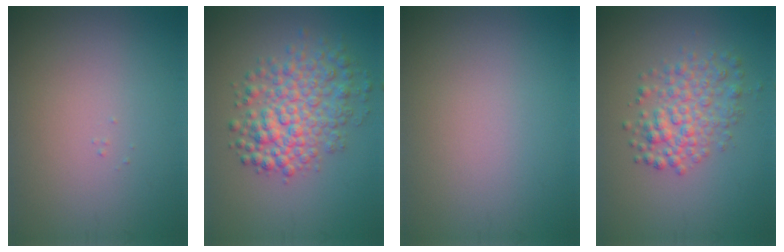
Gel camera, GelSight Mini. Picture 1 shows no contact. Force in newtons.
{"total": 5.9, "press": 5.9, "slide": 0.2}
{"total": 0.0}
{"total": 3.9, "press": 3.9, "slide": 0.2}